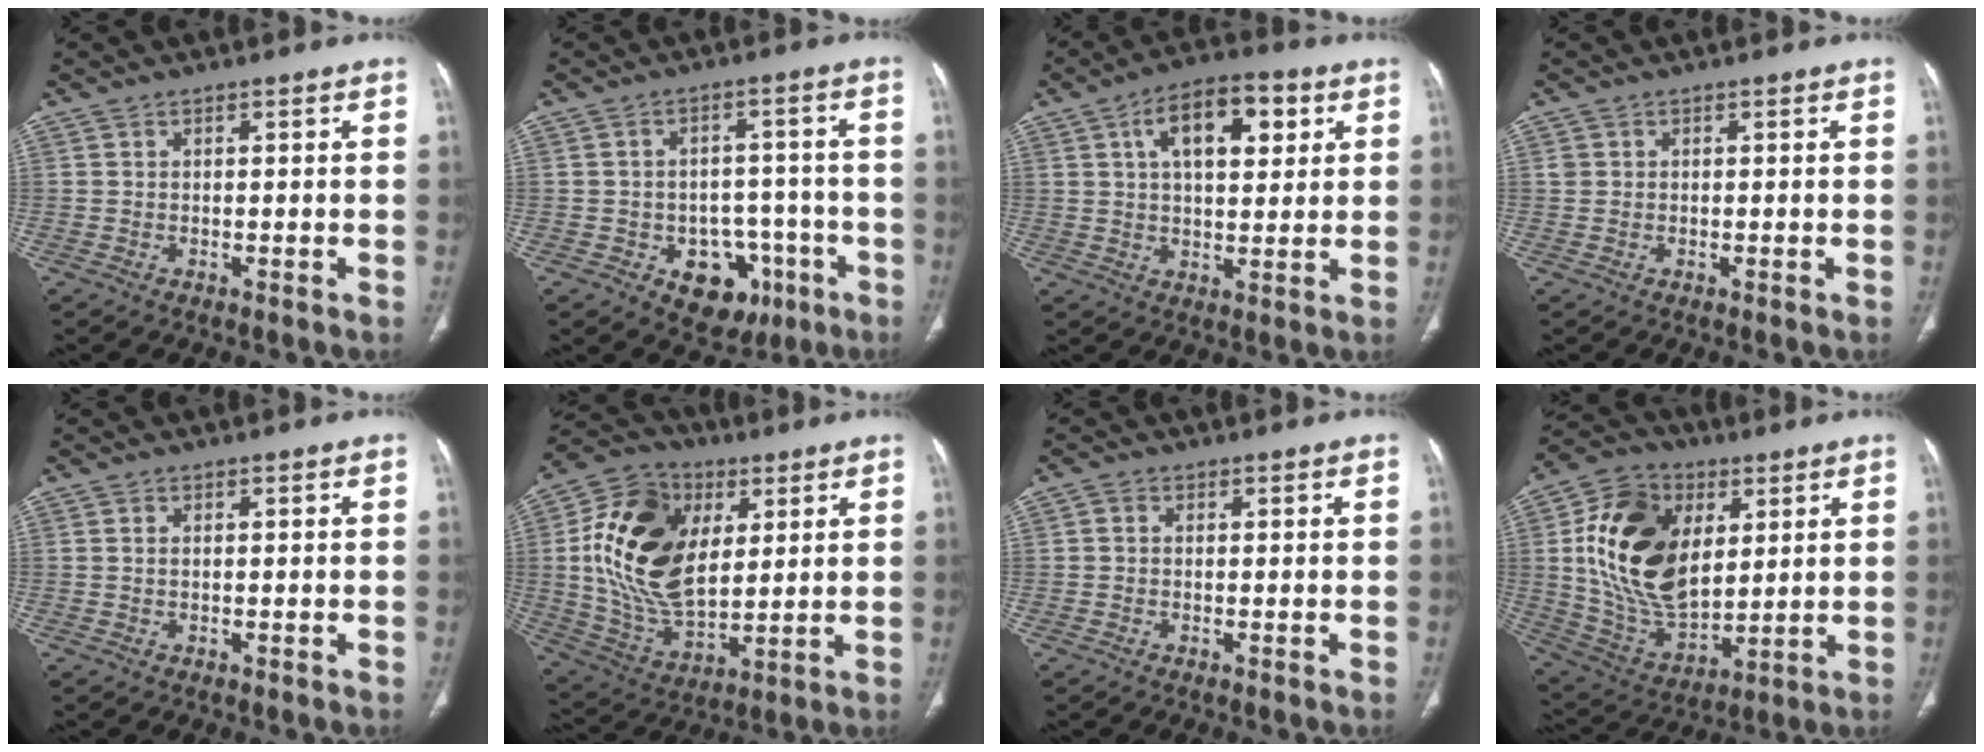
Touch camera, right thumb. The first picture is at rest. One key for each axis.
{"total": 11.0, "fx": -4.7, "fy": 8.0, "fz": 5.9, "tx": -0.039, "ty": 0.036, "tz": -0.052}
{"total": 12.7, "fx": 4.4, "fy": 6.4, "fz": 10.0, "tx": -0.133, "ty": 0.003, "tz": 0.068}
{"total": 1.6, "fx": 0.4, "fy": 1.4, "fz": 0.5, "tx": -0.005, "ty": 0.003, "tz": 0.009}
{"total": 0.6, "fx": 0.2, "fy": 0.3, "fz": 0.5, "tx": -0.014, "ty": 0.005, "tz": 0.005}
{"total": 22.4, "fx": 5.1, "fy": 14.2, "fz": 16.6, "tx": -0.293, "ty": -0.016, "tz": 0.093}
{"total": 1.0, "fx": 0.1, "fy": 0.9, "fz": 0.5, "tx": -0.005, "ty": 0.002, "tz": -0.001}
{"total": 22.2, "fx": 5.2, "fy": 14.3, "fz": 16.2, "tx": -0.276, "ty": -0.020, "tz": 0.102}